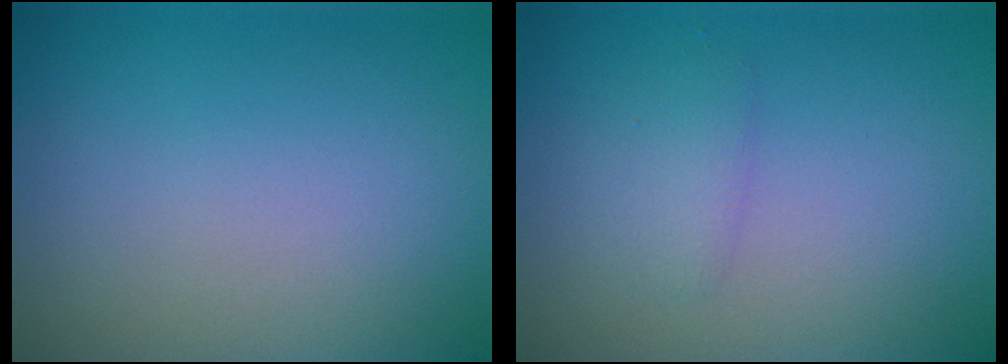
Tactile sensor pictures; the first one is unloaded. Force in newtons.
{"total": 1.6, "press": 1.6, "slide": 0.1}